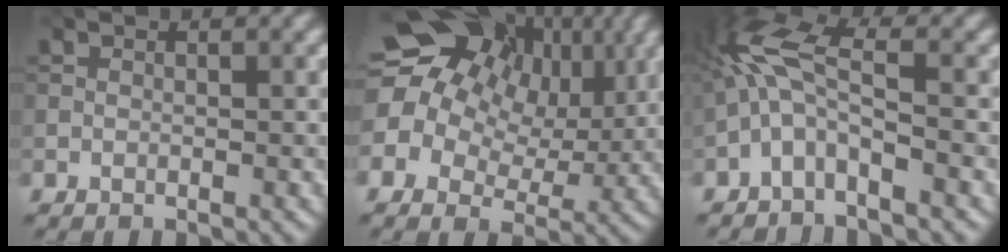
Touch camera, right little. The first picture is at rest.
{"total": 15.5, "force": [5.0, 11.8, 8.7], "torque": [-0.167, 0.042, 0.076]}
{"total": 5.1, "force": [-1.8, 1.6, 4.5], "torque": [-0.108, 0.020, -0.051]}